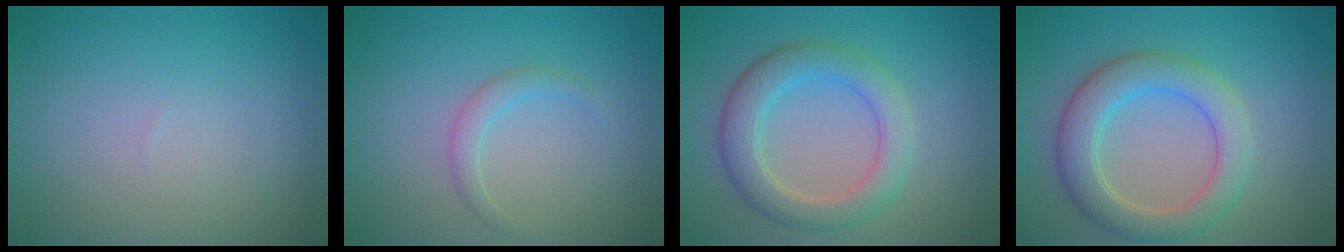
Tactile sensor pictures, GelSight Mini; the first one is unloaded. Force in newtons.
{"total": 1.4, "press": 1.4, "slide": 0.0}
{"total": 4.6, "press": 4.6, "slide": 0.2}
{"total": 5.2, "press": 5.2, "slide": 0.1}